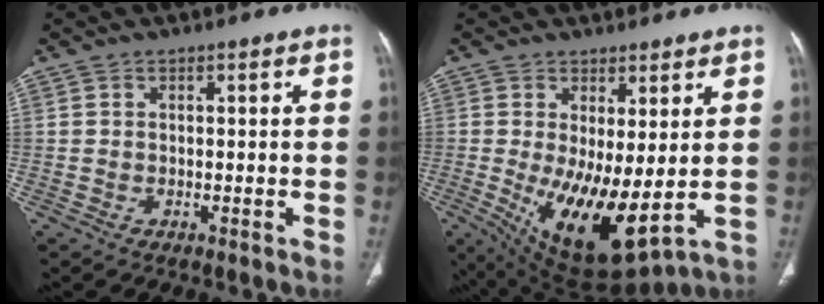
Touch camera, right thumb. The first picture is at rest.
{"total": 13.5, "force": [-0.8, 5.0, 12.5], "torque": [-0.212, -0.030, 0.009]}